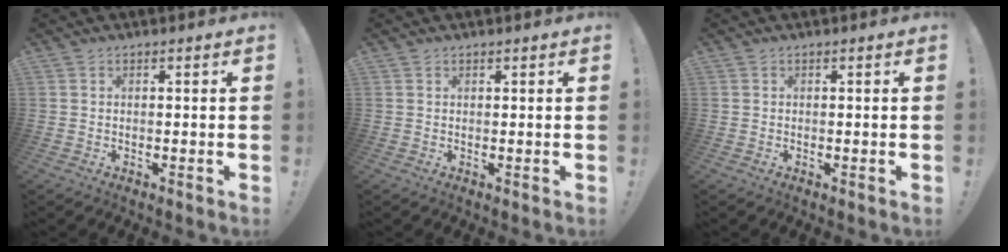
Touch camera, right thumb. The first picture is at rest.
{"total": 0.6, "force": [0.5, 0.3, 0.2], "torque": [-0.003, 0.000, 0.010]}
{"total": 0.0}